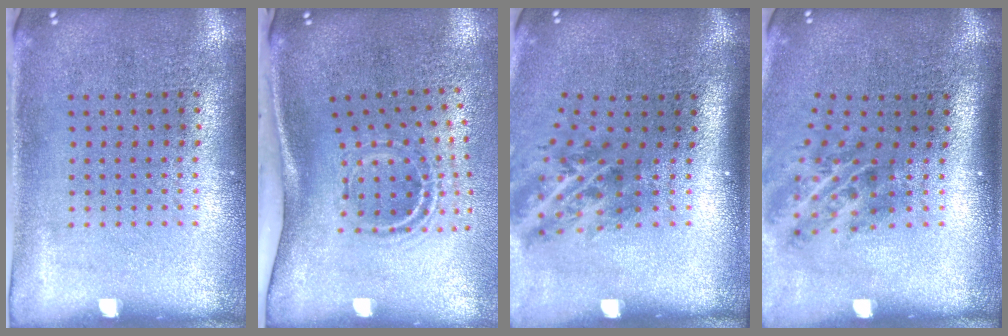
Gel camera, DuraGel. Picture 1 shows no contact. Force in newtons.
{"total": 2.1, "press": 1.2, "slide": 1.7}
{"total": 2.0, "press": 1.2, "slide": 1.6}
{"total": 1.9, "press": 1.2, "slide": 1.5}